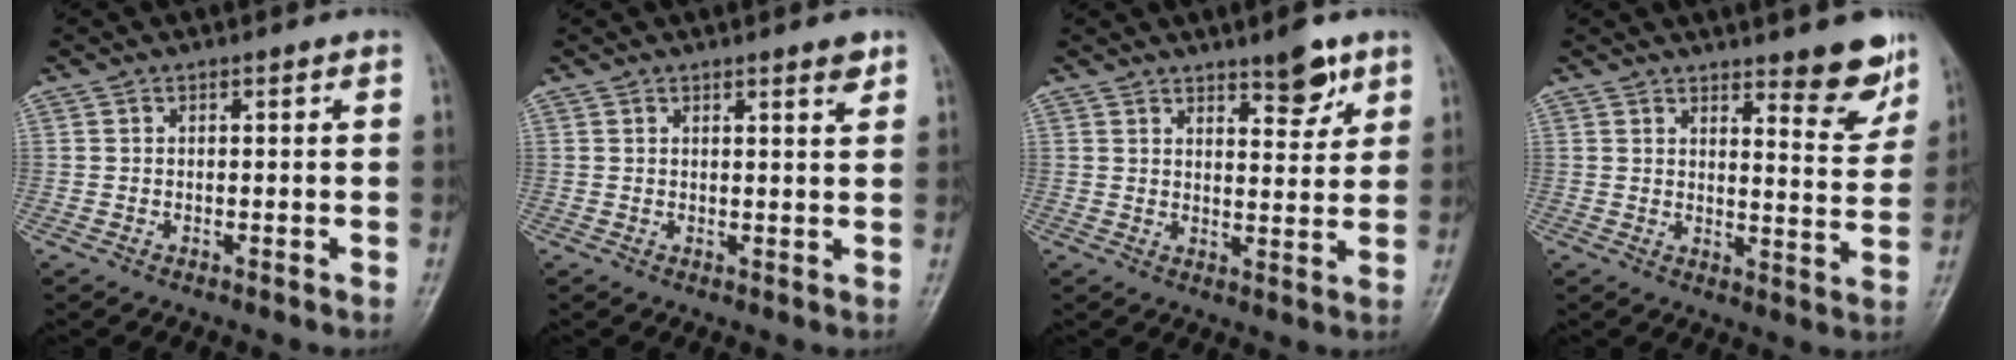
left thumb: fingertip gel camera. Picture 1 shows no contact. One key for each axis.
{"total": 2.5, "fx": 1.8, "fy": 0.3, "fz": 1.7, "tx": -0.020, "ty": -0.012, "tz": 0.024}
{"total": 6.4, "fx": 4.4, "fy": 2.2, "fz": 4.2, "tx": -0.040, "ty": -0.031, "tz": 0.062}
{"total": 8.5, "fx": 6.1, "fy": 2.0, "fz": 5.5, "tx": -0.047, "ty": -0.048, "tz": 0.085}